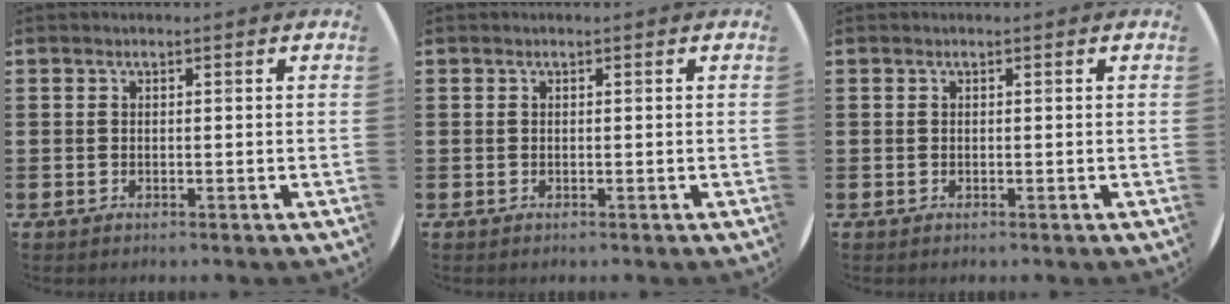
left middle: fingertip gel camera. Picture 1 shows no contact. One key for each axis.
{"total": 0.0}
{"total": 0.0}